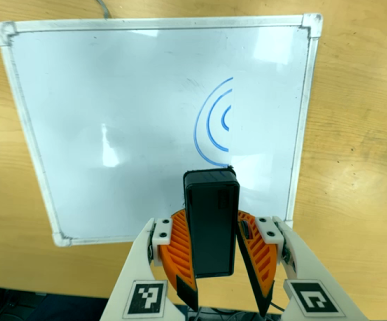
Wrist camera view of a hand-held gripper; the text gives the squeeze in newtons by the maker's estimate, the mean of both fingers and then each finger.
{"total": 8.1, "left": 9.2, "right": 7.0}